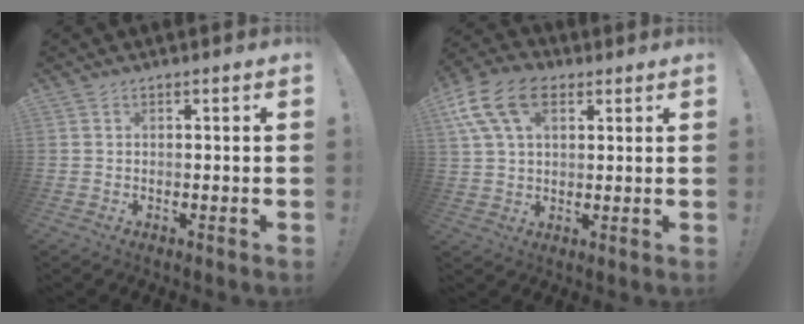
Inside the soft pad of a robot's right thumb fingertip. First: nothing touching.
{"total": 14.5, "force": [6.0, 8.9, 9.7], "torque": [-0.193, -0.010, 0.112]}